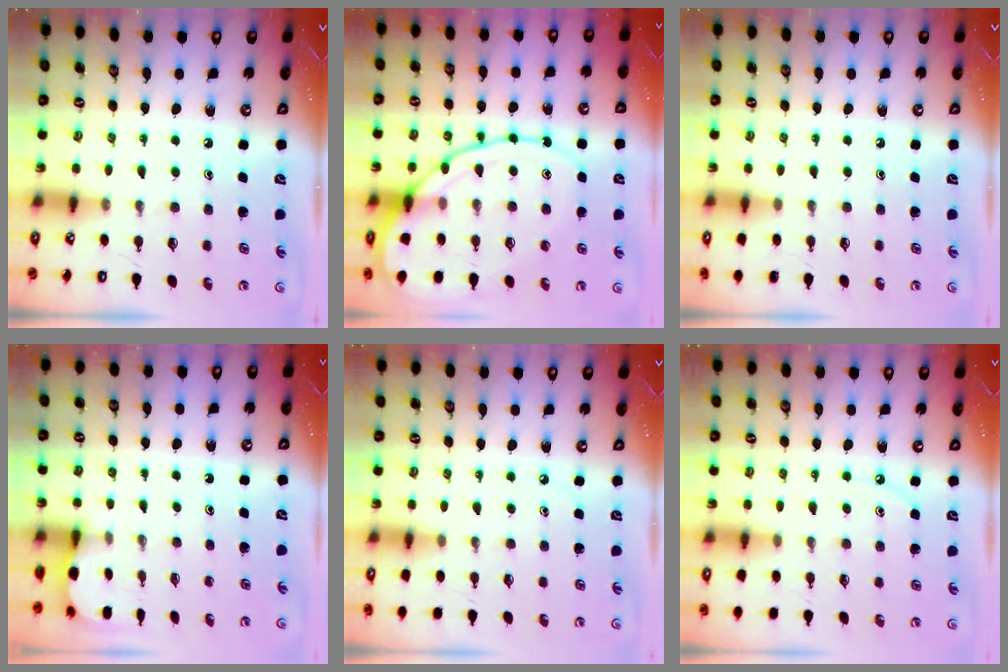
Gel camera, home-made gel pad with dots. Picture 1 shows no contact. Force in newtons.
{"total": 14.1, "press": 14.1, "slide": 1.1}
{"total": 0.0}
{"total": 2.6, "press": 2.6, "slide": 0.3}
{"total": 2.7, "press": 2.7, "slide": 0.4}
{"total": 4.1, "press": 4.1, "slide": 0.6}